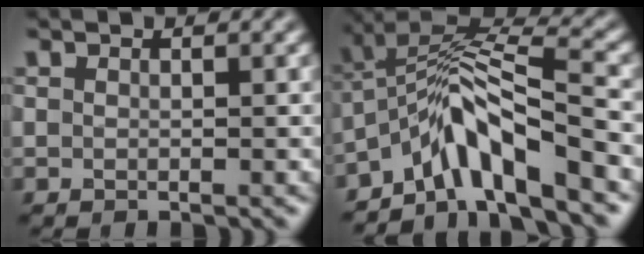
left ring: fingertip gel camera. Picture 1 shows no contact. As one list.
[{"total": 7.4, "force": [-4.5, 1.8, 5.6], "torque": [-0.091, 0.015, -0.089]}]